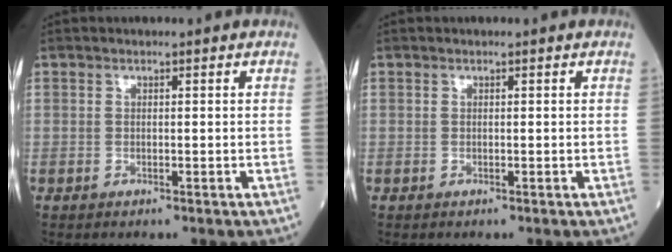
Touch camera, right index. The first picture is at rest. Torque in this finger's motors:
{"motor_torque": [0.00, 0.00, 0.00, 0.01]}